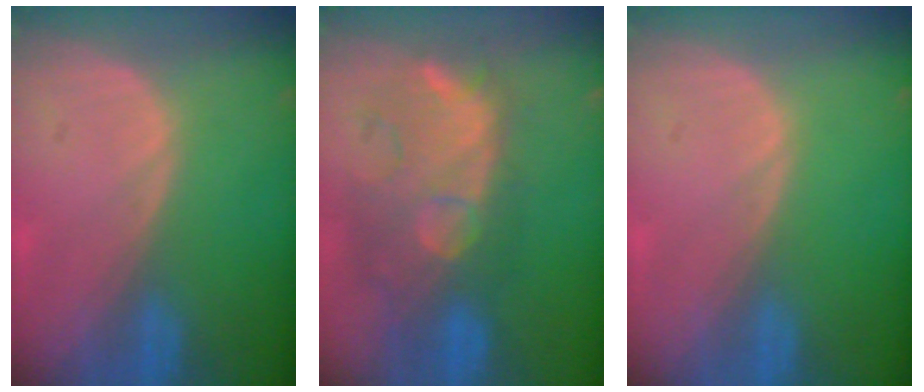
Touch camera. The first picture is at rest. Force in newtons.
{"total": 11.1, "press": 10.3, "slide": 4.1}
{"total": 0.0}